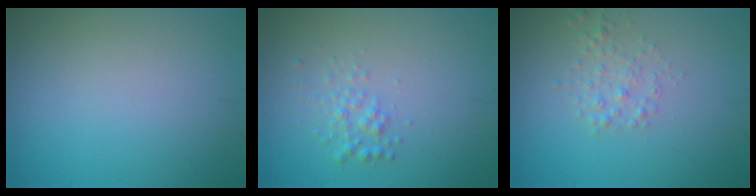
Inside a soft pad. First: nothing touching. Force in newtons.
{"total": 1.5, "press": 1.5, "slide": 0.1}
{"total": 1.4, "press": 1.4, "slide": 0.1}